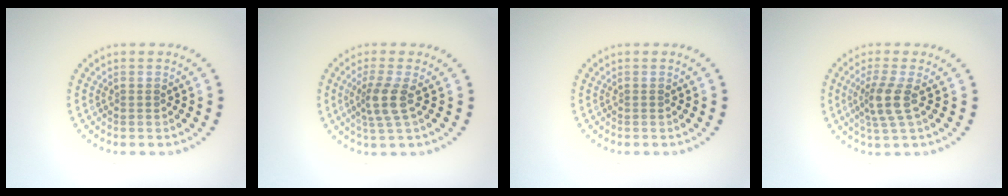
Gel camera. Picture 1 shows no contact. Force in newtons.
{"total": 2.7, "press": 2.2, "slide": 1.7}
{"total": 0.0}
{"total": 2.9, "press": 2.3, "slide": 1.8}